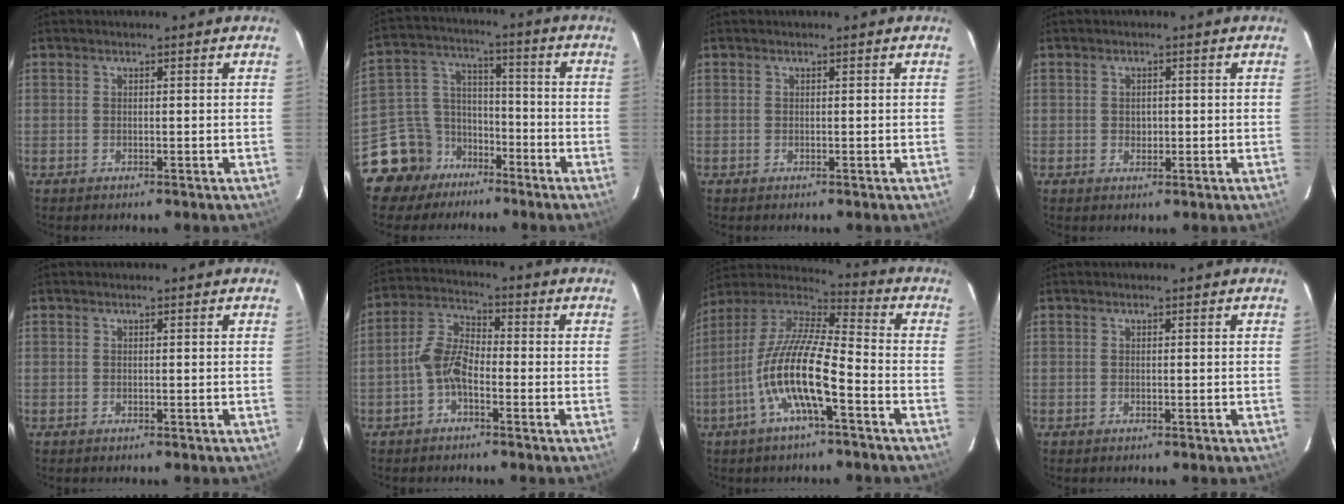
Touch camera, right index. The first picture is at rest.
{"total": 11.6, "force": [-8.4, 7.9, 1.3], "torque": [-0.054, 0.059, -0.147]}
{"total": 0.0}
{"total": 1.5, "force": [-0.1, 1.4, 0.6], "torque": [-0.008, 0.003, -0.001]}
{"total": 0.0}
{"total": 6.3, "force": [-2.5, 3.2, 4.9], "torque": [-0.104, 0.017, -0.053]}
{"total": 15.0, "force": [-5.8, 3.0, 13.4], "torque": [-0.260, -0.004, -0.119]}
{"total": 0.0}